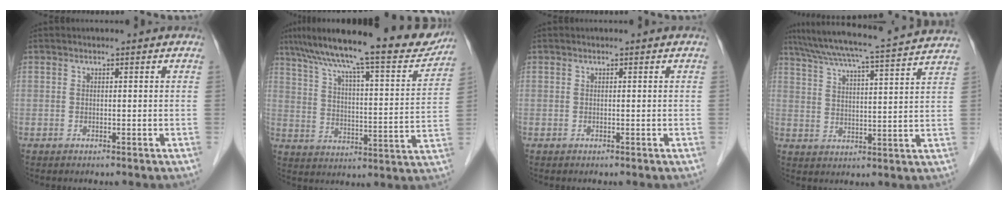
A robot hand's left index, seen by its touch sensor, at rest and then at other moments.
{"total": 23.3, "force": [19.5, 2.9, 12.5], "torque": [-0.204, 0.000, 0.274]}
{"total": 0.0}
{"total": 20.7, "force": [18.6, -0.3, 9.2], "torque": [-0.165, 0.003, 0.248]}